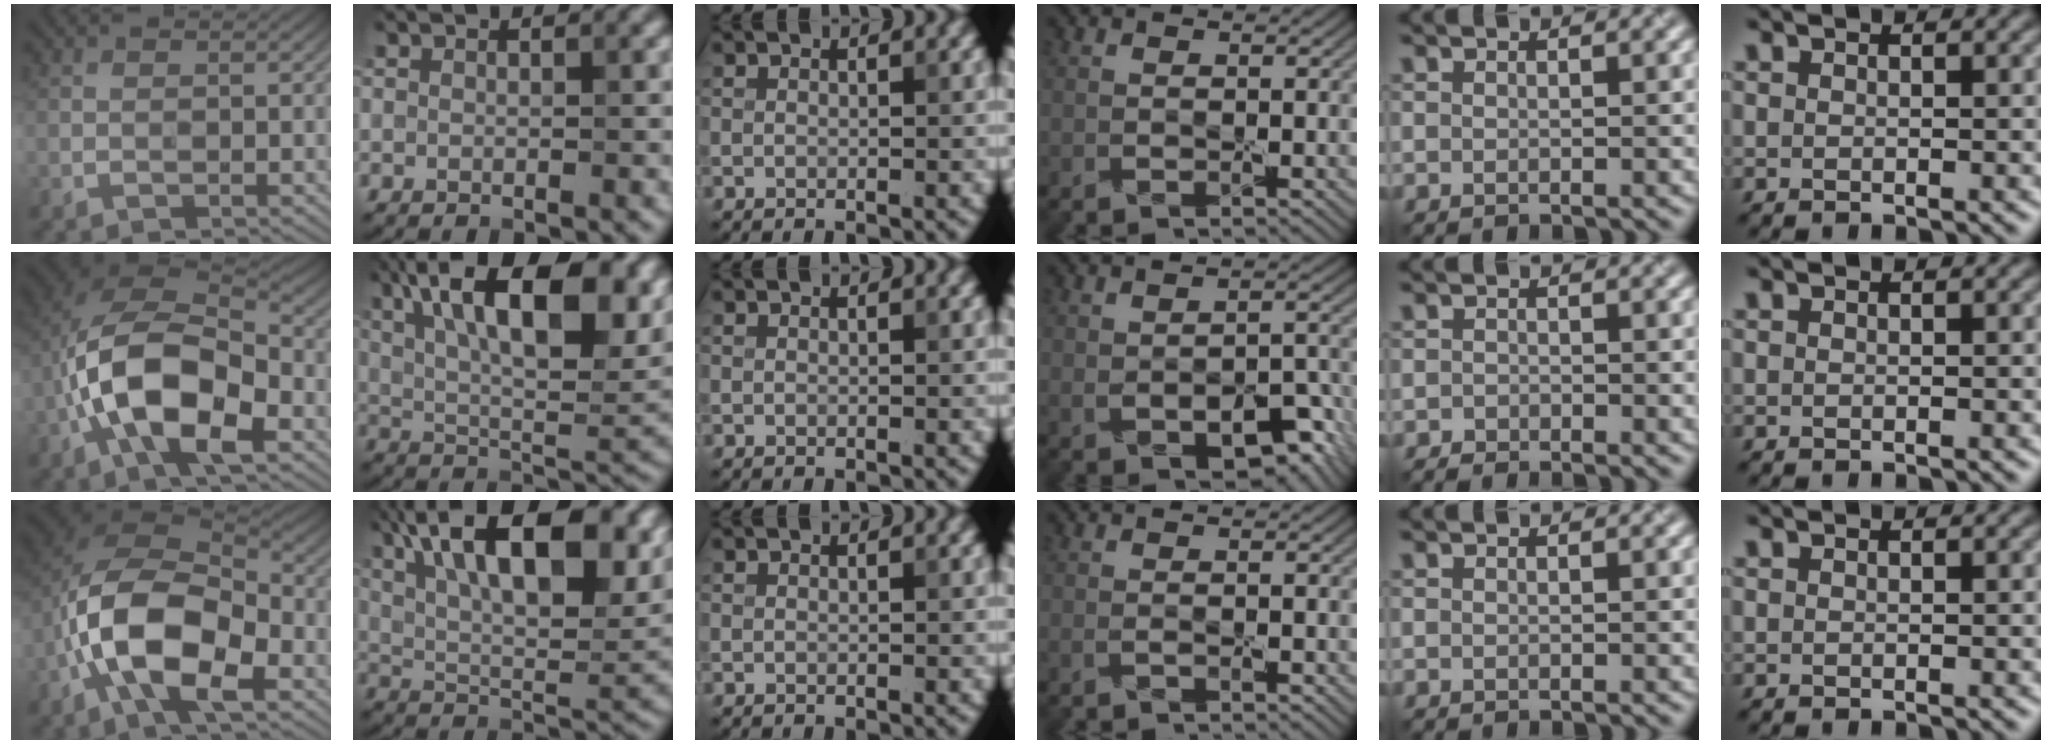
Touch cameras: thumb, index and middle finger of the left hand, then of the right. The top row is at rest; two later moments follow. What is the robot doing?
{"motion": "peel", "object": "shipping label"}